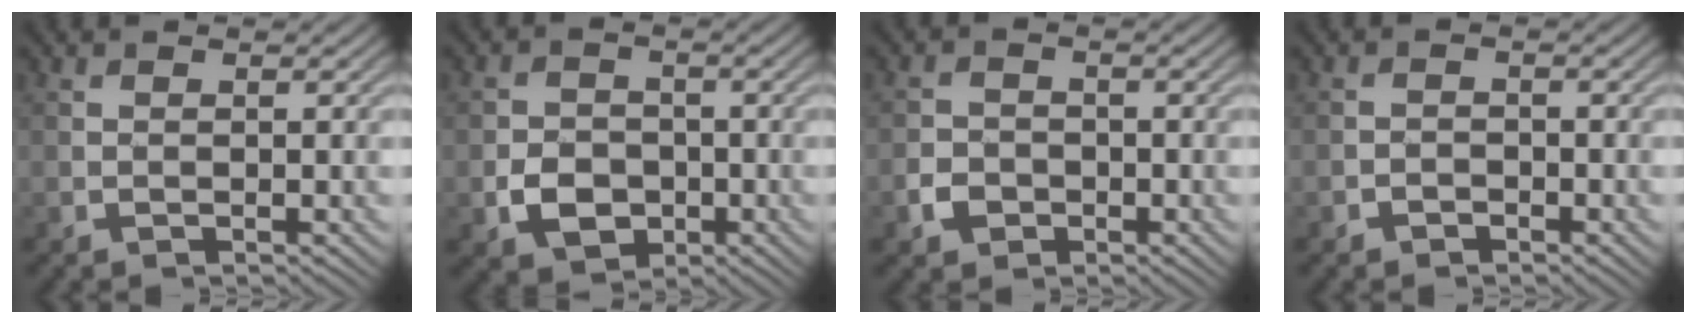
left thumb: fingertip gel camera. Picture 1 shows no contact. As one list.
[{"total": 4.8, "force": [-1.6, 3.9, 2.3], "torque": [-0.042, -0.007, -0.031]}, {"total": 2.8, "force": [-1.3, 2.3, 1.0], "torque": [-0.018, -0.001, -0.026]}, {"total": 1.3, "force": [-1.0, 0.8, 0.2], "torque": [-0.001, 0.002, -0.020]}]